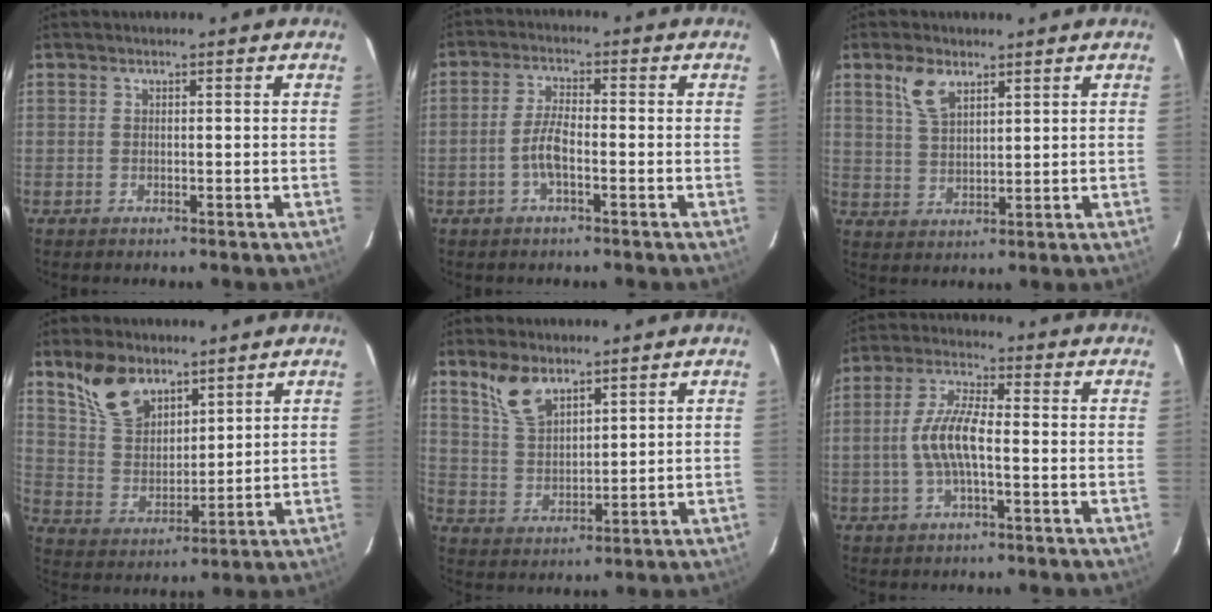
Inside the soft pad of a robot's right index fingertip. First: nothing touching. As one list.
[{"total": 4.7, "force": [-1.8, 1.3, 4.1], "torque": [-0.090, 0.006, -0.036]}, {"total": 6.0, "force": [3.6, 3.0, 3.7], "torque": [-0.074, 0.009, 0.076]}, {"total": 10.8, "force": [7.6, 5.9, 5.1], "torque": [-0.100, 0.019, 0.158]}, {"total": 7.9, "force": [5.5, 3.7, 4.4], "torque": [-0.081, 0.010, 0.117]}, {"total": 8.2, "force": [-1.5, 2.3, 7.8], "torque": [-0.161, 0.008, -0.030]}]